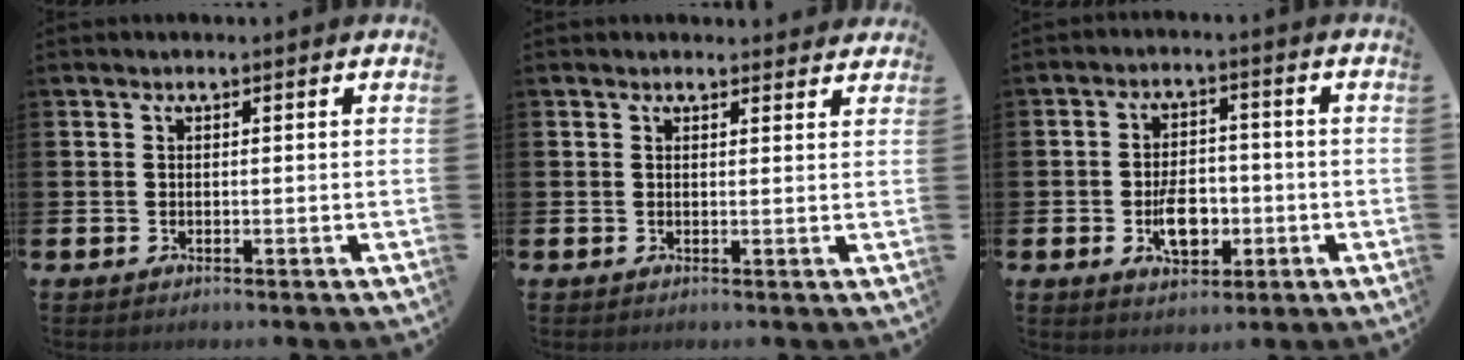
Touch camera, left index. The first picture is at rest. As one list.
[{"total": 1.5, "force": [1.4, 0.4, 0.0], "torque": [0.005, -0.003, 0.024]}, {"total": 6.0, "force": [-1.5, 3.6, 4.5], "torque": [-0.070, 0.009, -0.026]}]